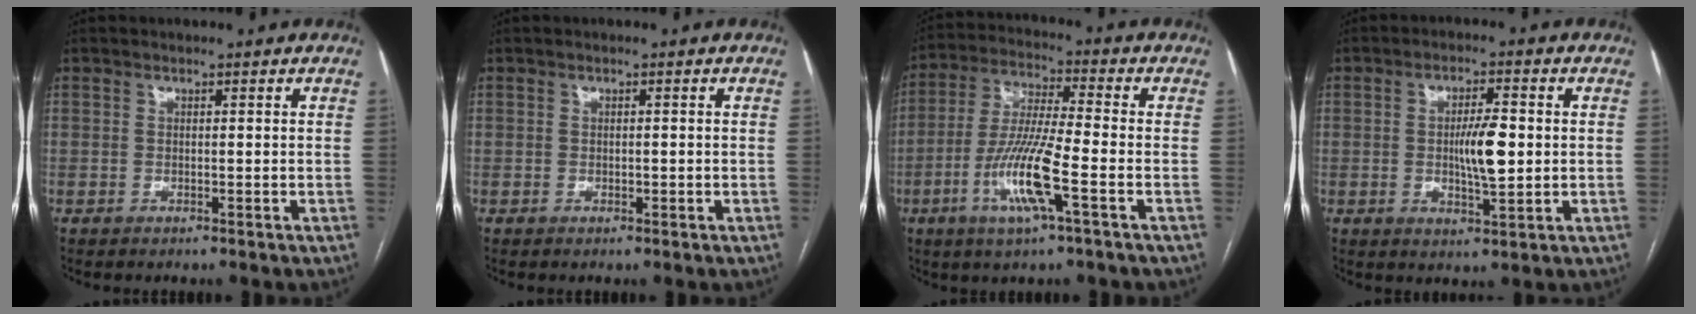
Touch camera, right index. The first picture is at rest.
{"total": 0.6, "force": [-0.1, 0.3, 0.4], "torque": [-0.007, 0.000, 0.000]}
{"total": 11.5, "force": [-4.2, 0.5, 10.7], "torque": [-0.218, -0.009, -0.083]}
{"total": 6.5, "force": [0.0, 1.4, 6.3], "torque": [-0.111, 0.001, 0.002]}